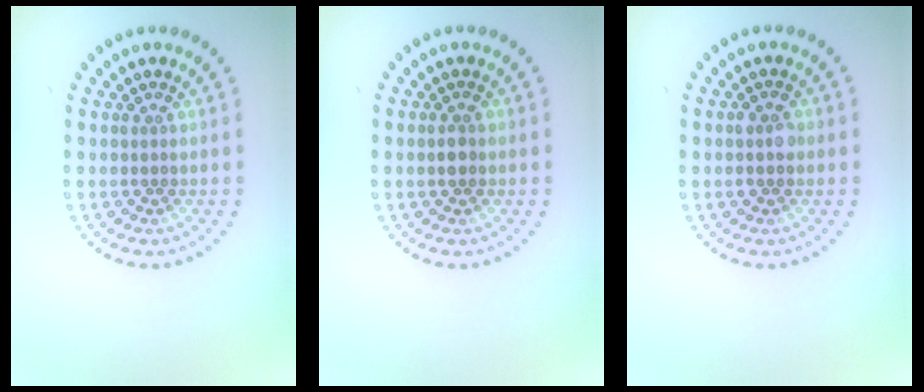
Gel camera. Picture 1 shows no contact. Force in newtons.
{"total": 1.1, "press": 1.1, "slide": 0.1}
{"total": 1.7, "press": 1.7, "slide": 0.1}